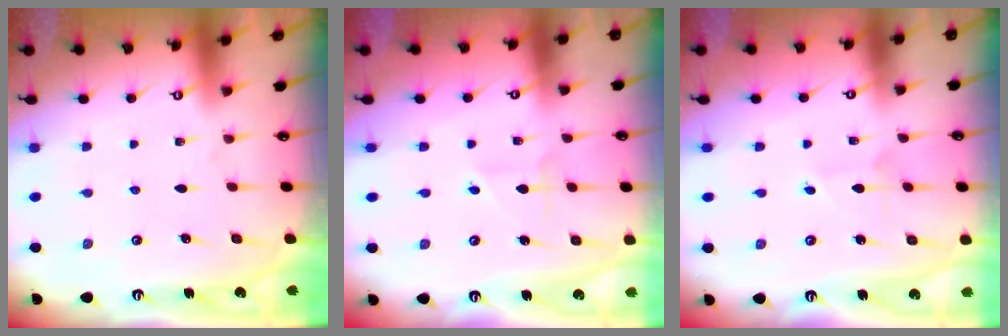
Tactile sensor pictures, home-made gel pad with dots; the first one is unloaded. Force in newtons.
{"total": 3.0, "press": 3.0, "slide": 0.2}
{"total": 2.0, "press": 2.0, "slide": 0.2}